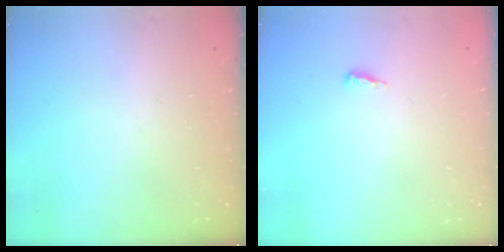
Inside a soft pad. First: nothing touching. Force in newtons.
{"total": 7.7, "press": 4.9, "slide": 5.9}